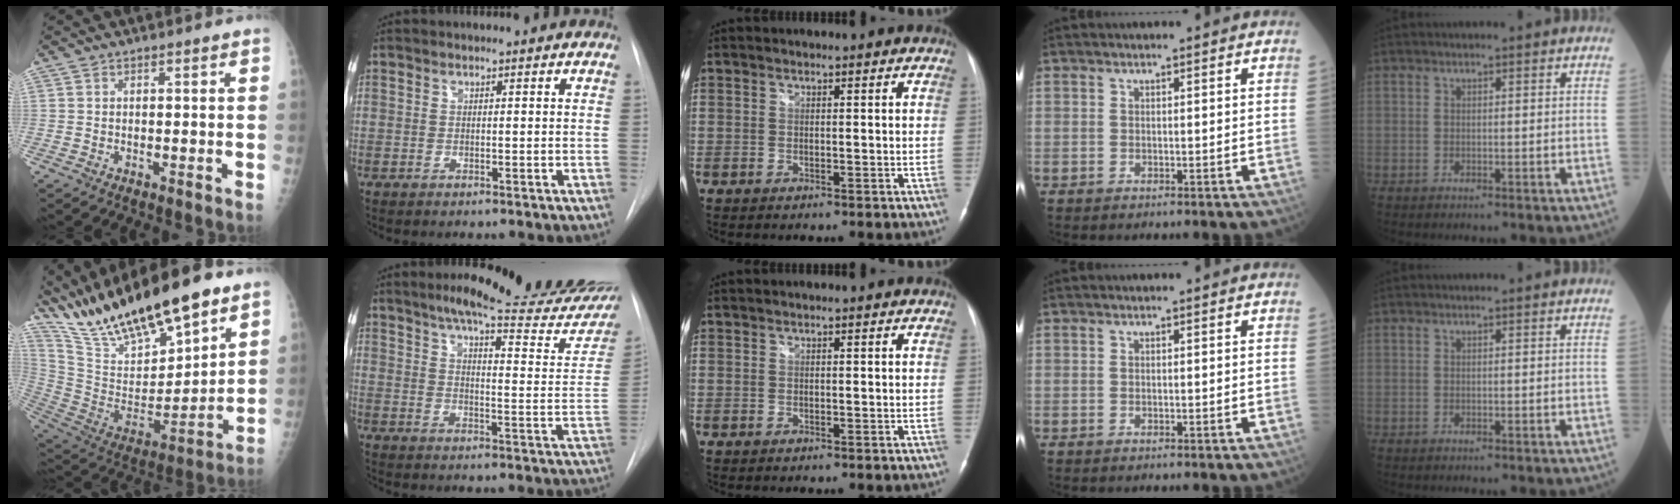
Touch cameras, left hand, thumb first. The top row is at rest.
{"thumb": {"total": 27.4, "force": [20.8, 8.1, 15.9], "torque": [-0.253, -0.069, 0.372]}, "index": {"total": 27.3, "force": [22.8, 3.6, 14.5], "torque": [-0.192, -0.071, 0.275]}}